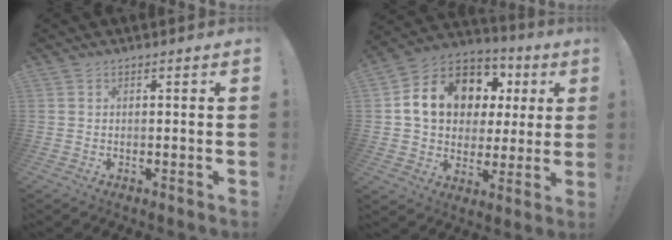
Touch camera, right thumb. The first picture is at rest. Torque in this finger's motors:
{"motor_torque": [0.78, 1.15, 0.79, -0.41, 0.10]}